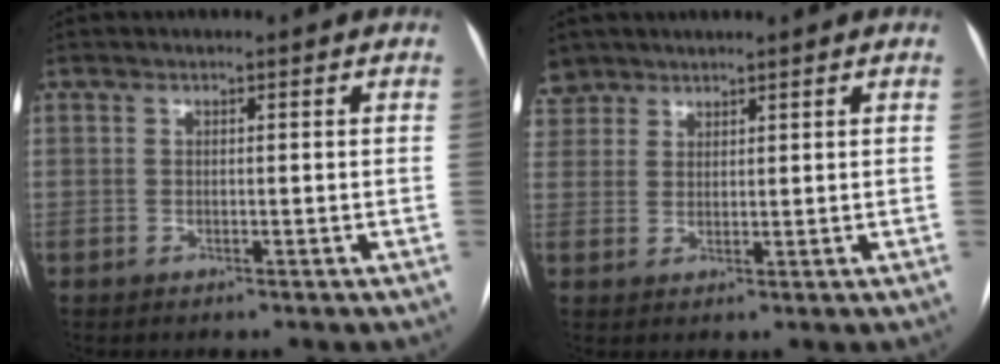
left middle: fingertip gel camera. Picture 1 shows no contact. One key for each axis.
{"total": 5.1, "fx": 3.9, "fy": 3.2, "fz": -0.2, "tx": 0.010, "ty": 0.012, "tz": 0.077}